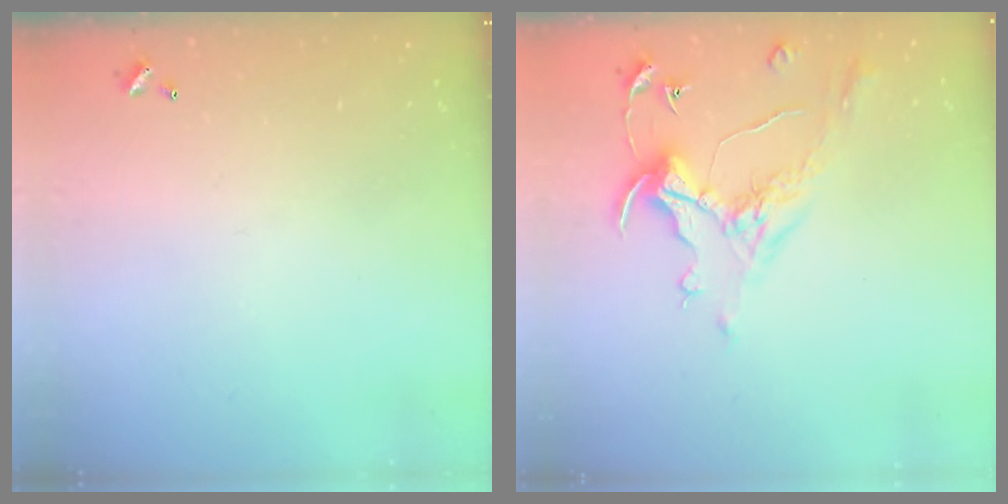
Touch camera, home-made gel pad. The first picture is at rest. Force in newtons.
{"total": 0.9, "press": 0.7, "slide": 0.5}